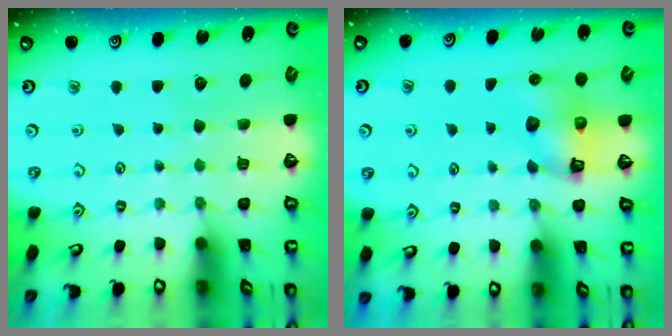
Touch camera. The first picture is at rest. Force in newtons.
{"total": 6.5, "press": 6.5, "slide": 0.8}